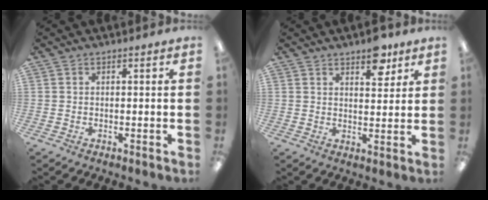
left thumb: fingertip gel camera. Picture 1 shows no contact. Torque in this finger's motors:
{"motor_torque": [-0.09, 0.01, -0.16, -0.25, 0.03]}